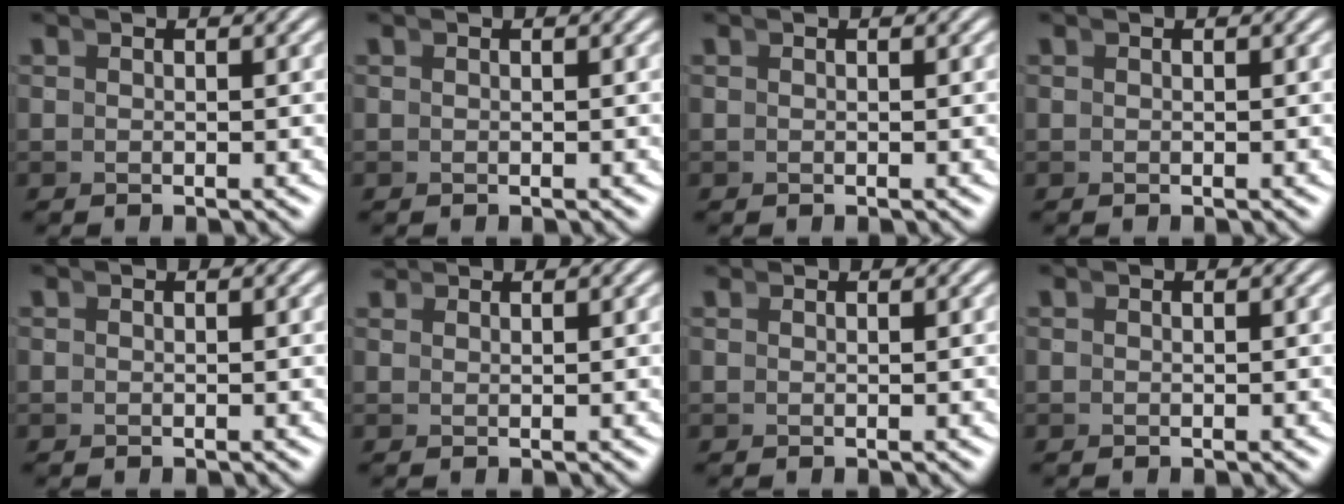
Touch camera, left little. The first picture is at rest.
{"total": 0.0}
{"total": 0.0}
{"total": 0.0}
{"total": 0.0}
{"total": 1.3, "force": [1.1, -0.7, -0.1], "torque": [0.011, 0.001, 0.026]}
{"total": 0.7, "force": [0.4, -0.4, -0.2], "torque": [0.009, -0.002, 0.012]}
{"total": 0.0}